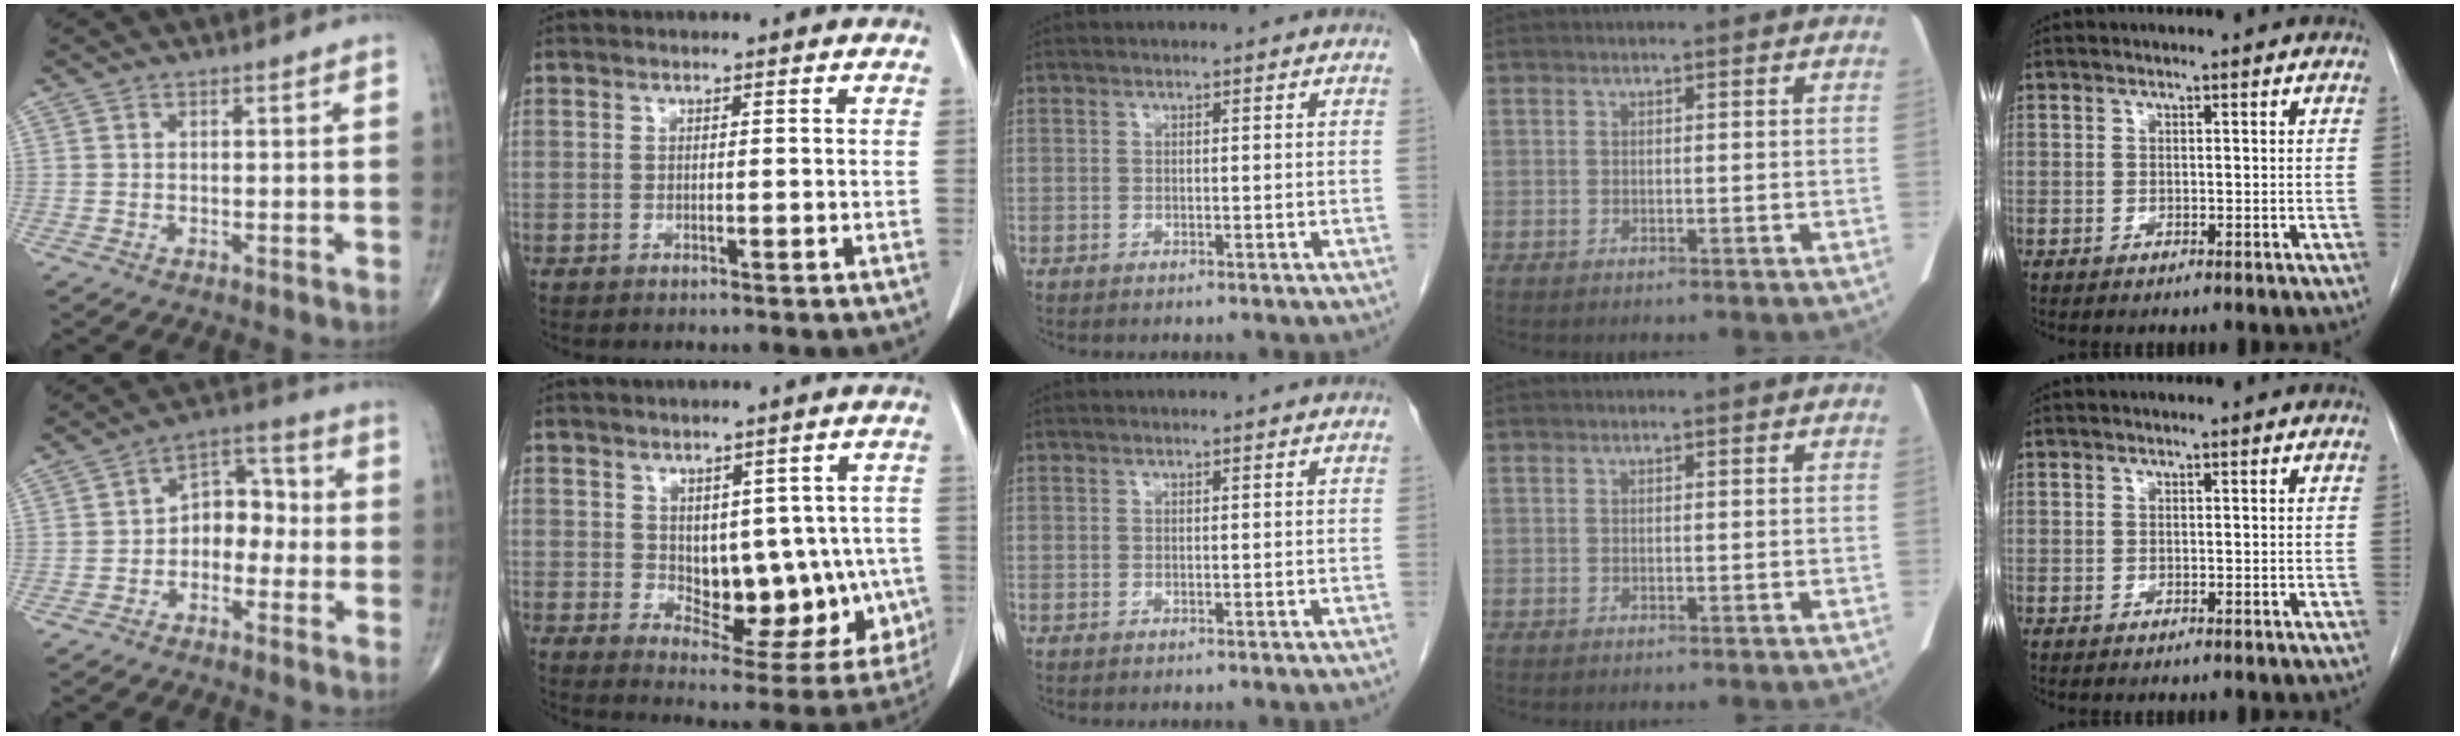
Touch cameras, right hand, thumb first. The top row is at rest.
{"thumb": {"total": 8.1, "force": [-1.6, 5.8, 5.4], "torque": [-0.049, 0.045, -0.043]}, "index": {"total": 13.4, "force": [-0.4, 7.4, 11.2], "torque": [-0.128, 0.004, 0.018]}}